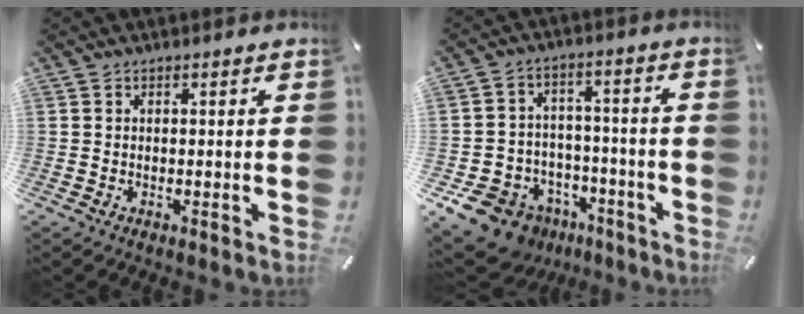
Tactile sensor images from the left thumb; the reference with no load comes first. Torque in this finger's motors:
{"motor_torque": [0.51, 0.94, 0.21, 0.16, 0.19]}